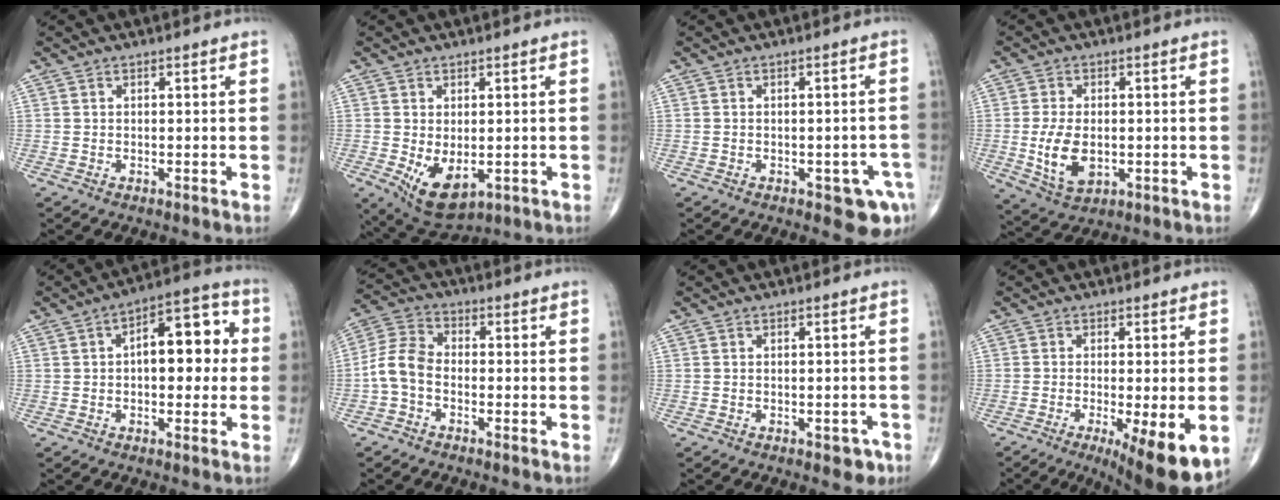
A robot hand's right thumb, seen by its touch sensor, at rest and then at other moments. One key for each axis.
{"total": 8.1, "fx": -1.5, "fy": 4.6, "fz": 6.5, "tx": -0.100, "ty": -0.013, "tz": -0.005}
{"total": 5.9, "fx": -2.7, "fy": 2.5, "fz": 4.5, "tx": -0.037, "ty": 0.011, "tz": -0.027}
{"total": 8.7, "fx": -1.0, "fy": 5.3, "fz": 6.8, "tx": -0.123, "ty": -0.009, "tz": -0.010}
{"total": 12.3, "fx": 1.2, "fy": 6.2, "fz": 10.6, "tx": -0.115, "ty": 0.028, "tz": 0.009}
{"total": 6.7, "fx": -1.9, "fy": 4.3, "fz": 4.7, "tx": -0.092, "ty": 0.025, "tz": -0.052}
{"total": 2.6, "fx": -1.4, "fy": 1.5, "fz": 1.7, "tx": -0.007, "ty": 0.008, "tz": -0.014}
{"total": 12.0, "fx": -4.5, "fy": 3.1, "fz": 10.7, "tx": -0.140, "ty": -0.018, "tz": -0.061}